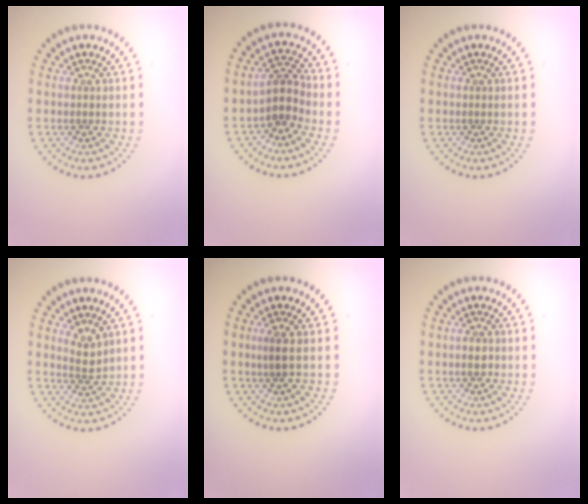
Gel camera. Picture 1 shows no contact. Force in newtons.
{"total": 2.7, "press": 2.2, "slide": 1.6}
{"total": 0.0}
{"total": 1.7, "press": 1.3, "slide": 1.2}
{"total": 1.4, "press": 1.1, "slide": 0.8}
{"total": 1.1, "press": 1.1, "slide": 0.3}